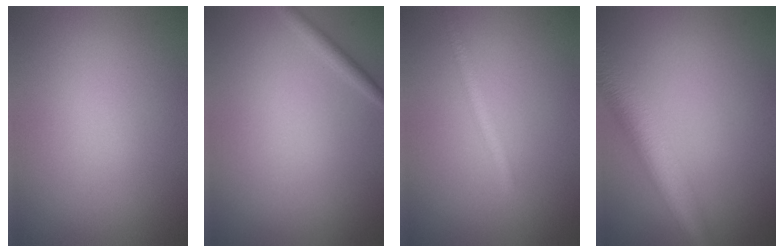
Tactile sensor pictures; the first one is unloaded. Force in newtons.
{"total": 1.1, "press": 1.1, "slide": 0.1}
{"total": 2.1, "press": 2.1, "slide": 0.1}
{"total": 6.2, "press": 6.2, "slide": 0.1}